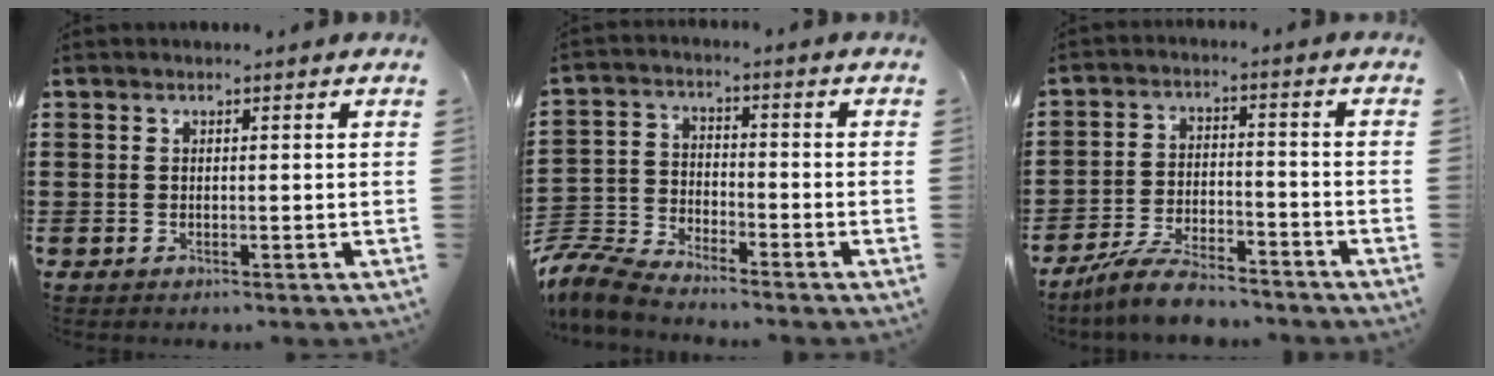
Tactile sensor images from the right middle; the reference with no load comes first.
{"total": 7.6, "force": [-7.3, 1.1, 1.7], "torque": [-0.059, 0.004, -0.151]}
{"total": 6.7, "force": [-6.1, 1.1, 2.5], "torque": [-0.058, 0.002, -0.120]}